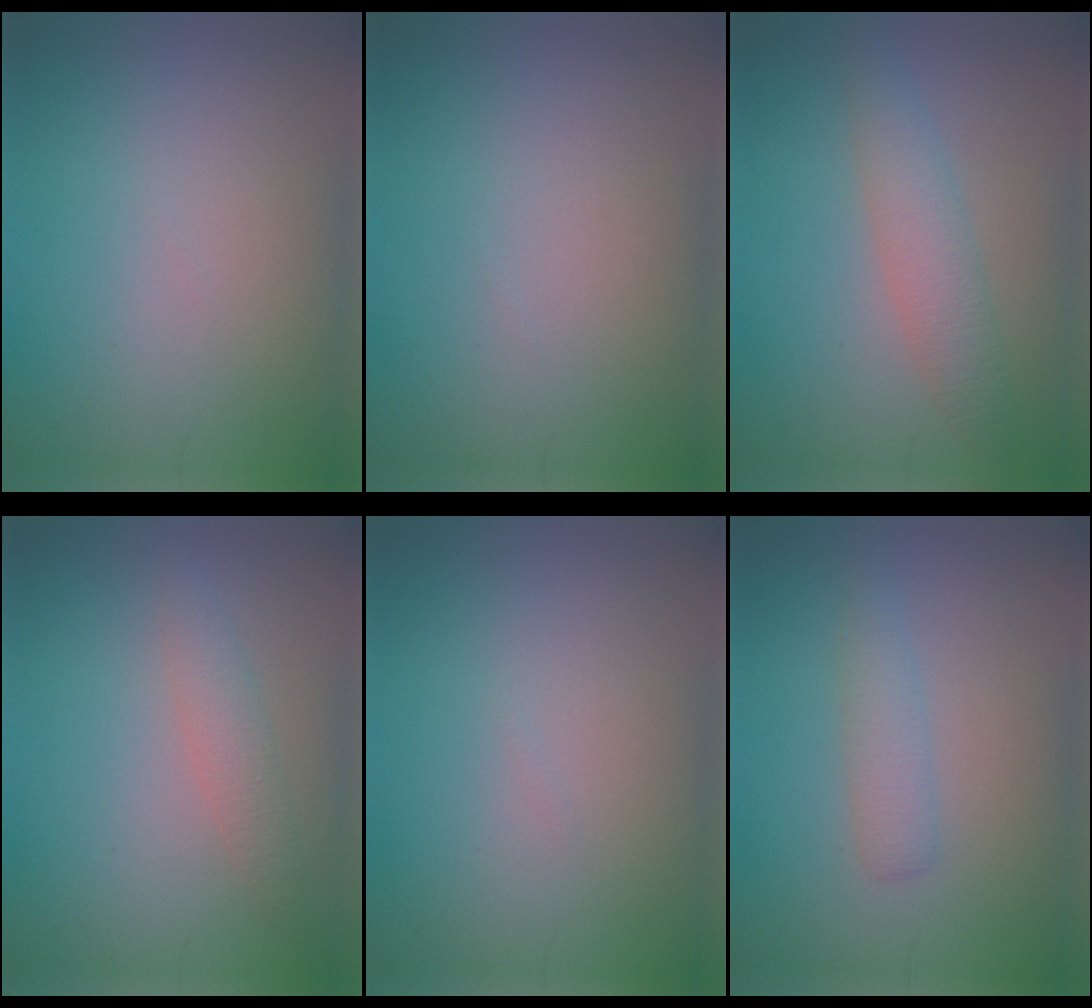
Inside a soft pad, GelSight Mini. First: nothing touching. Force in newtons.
{"total": 0.0}
{"total": 3.0, "press": 3.0, "slide": 0.0}
{"total": 2.0, "press": 2.0, "slide": 0.1}
{"total": 0.0}
{"total": 1.8, "press": 1.8, "slide": 0.1}